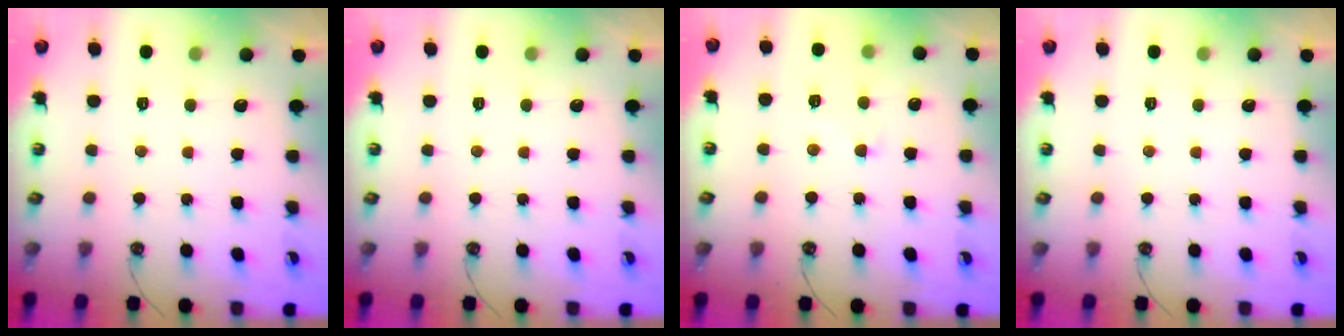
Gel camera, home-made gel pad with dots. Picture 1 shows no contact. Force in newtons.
{"total": 0.0}
{"total": 3.5, "press": 3.5, "slide": 0.3}
{"total": 0.0}